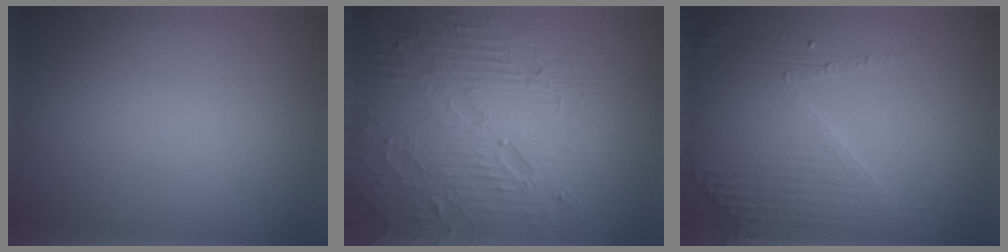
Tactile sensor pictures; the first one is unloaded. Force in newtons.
{"total": 8.8, "press": 6.3, "slide": 6.1}
{"total": 4.4, "press": 3.2, "slide": 3.0}